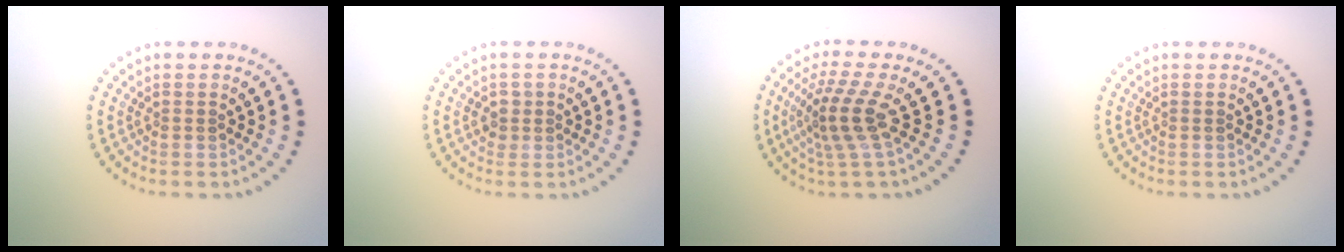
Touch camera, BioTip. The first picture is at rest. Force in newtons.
{"total": 1.3, "press": 1.2, "slide": 0.6}
{"total": 4.1, "press": 2.9, "slide": 2.9}
{"total": 0.0}